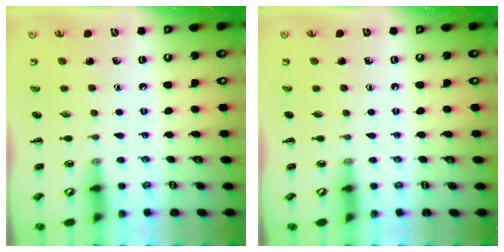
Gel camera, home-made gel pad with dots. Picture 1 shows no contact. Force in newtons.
{"total": 0.0}